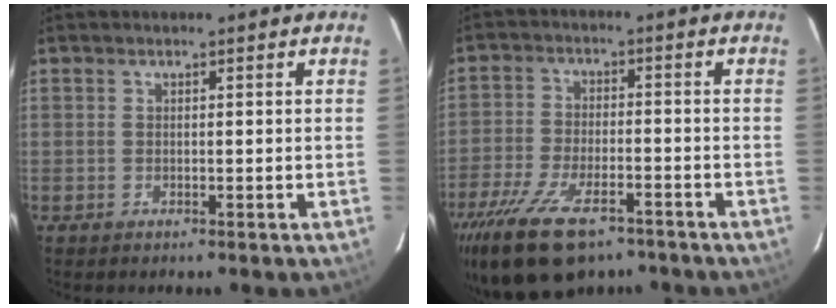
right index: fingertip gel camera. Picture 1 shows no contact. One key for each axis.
{"total": 16.5, "fx": -11.4, "fy": 6.8, "fz": 9.8, "tx": -0.216, "ty": -0.037, "tz": -0.197}